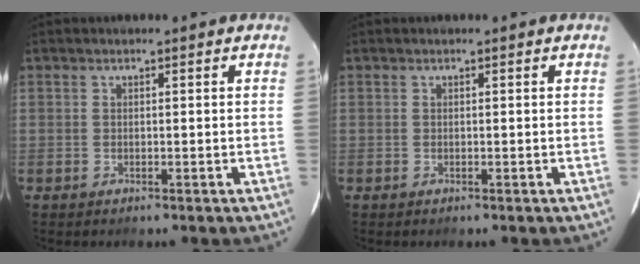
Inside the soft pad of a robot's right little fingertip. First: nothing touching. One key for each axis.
{"total": 0.0}